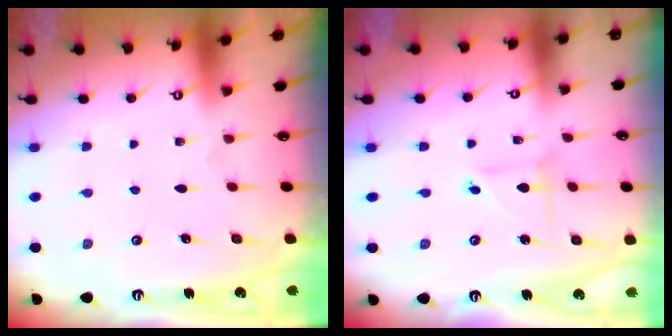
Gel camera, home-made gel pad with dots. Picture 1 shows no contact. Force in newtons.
{"total": 2.4, "press": 2.4, "slide": 0.2}